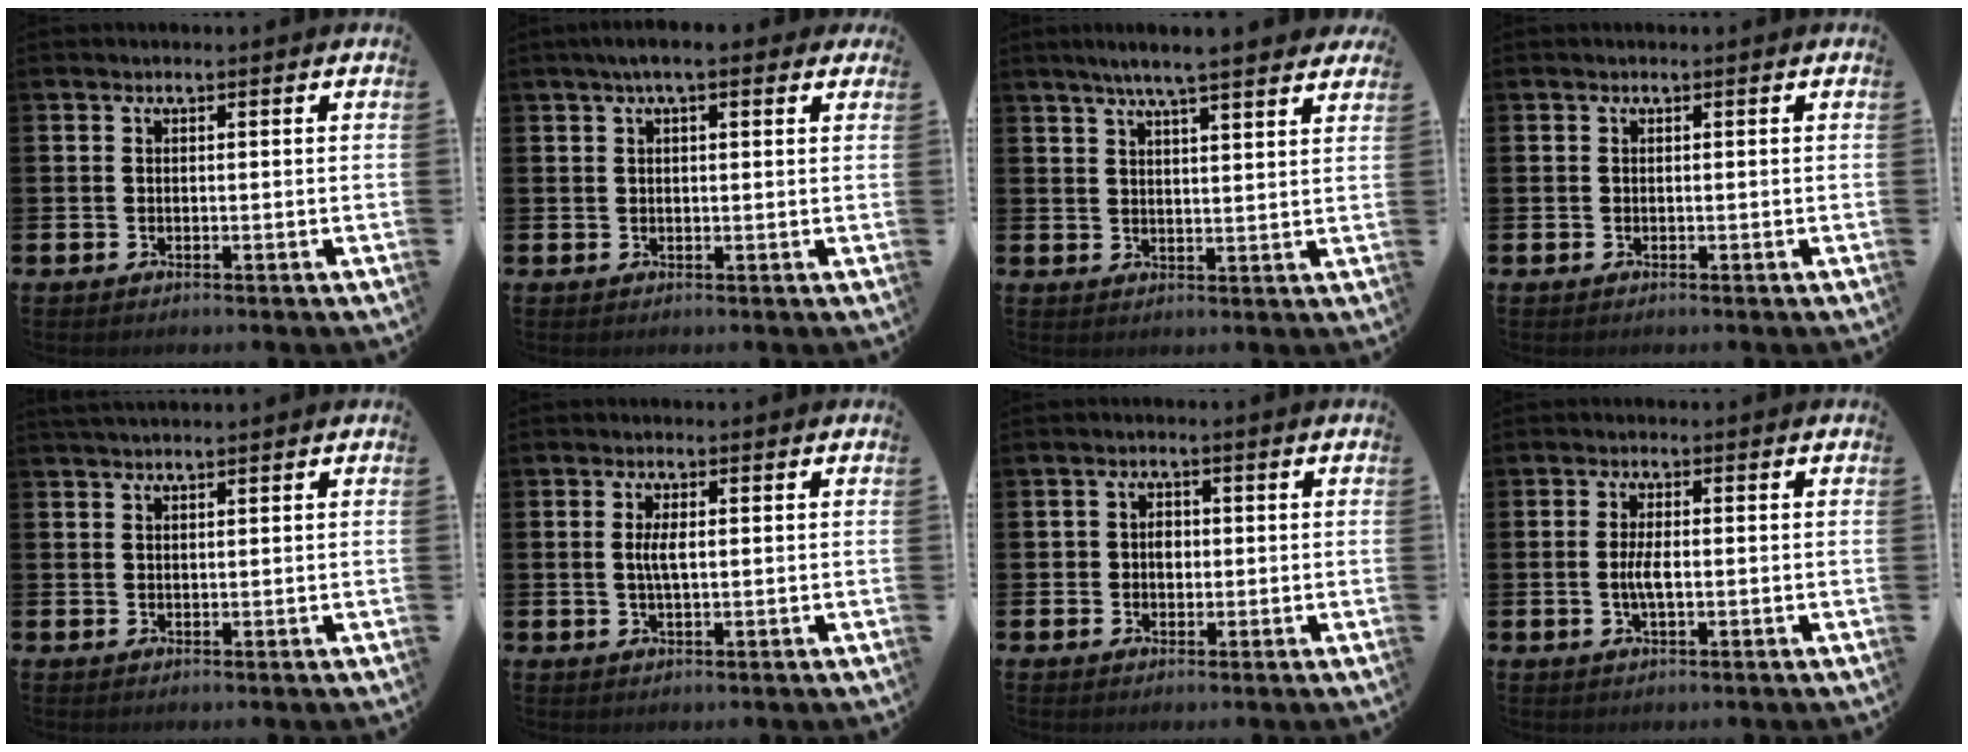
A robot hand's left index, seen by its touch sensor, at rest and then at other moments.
{"total": 3.5, "force": [2.3, 1.0, 2.5], "torque": [-0.043, 0.003, 0.038]}
{"total": 6.0, "force": [5.5, 0.1, 2.4], "torque": [-0.051, -0.022, 0.095]}
{"total": 0.0}
{"total": 1.6, "force": [1.6, 0.2, 0.2], "torque": [0.000, -0.003, 0.028]}
{"total": 2.4, "force": [0.3, 0.8, 2.2], "torque": [-0.045, 0.004, 0.004]}
{"total": 1.9, "force": [0.0, 1.7, 1.0], "torque": [0.002, 0.000, -0.007]}
{"total": 2.7, "force": [-0.3, 0.8, 2.6], "torque": [-0.046, -0.006, -0.009]}